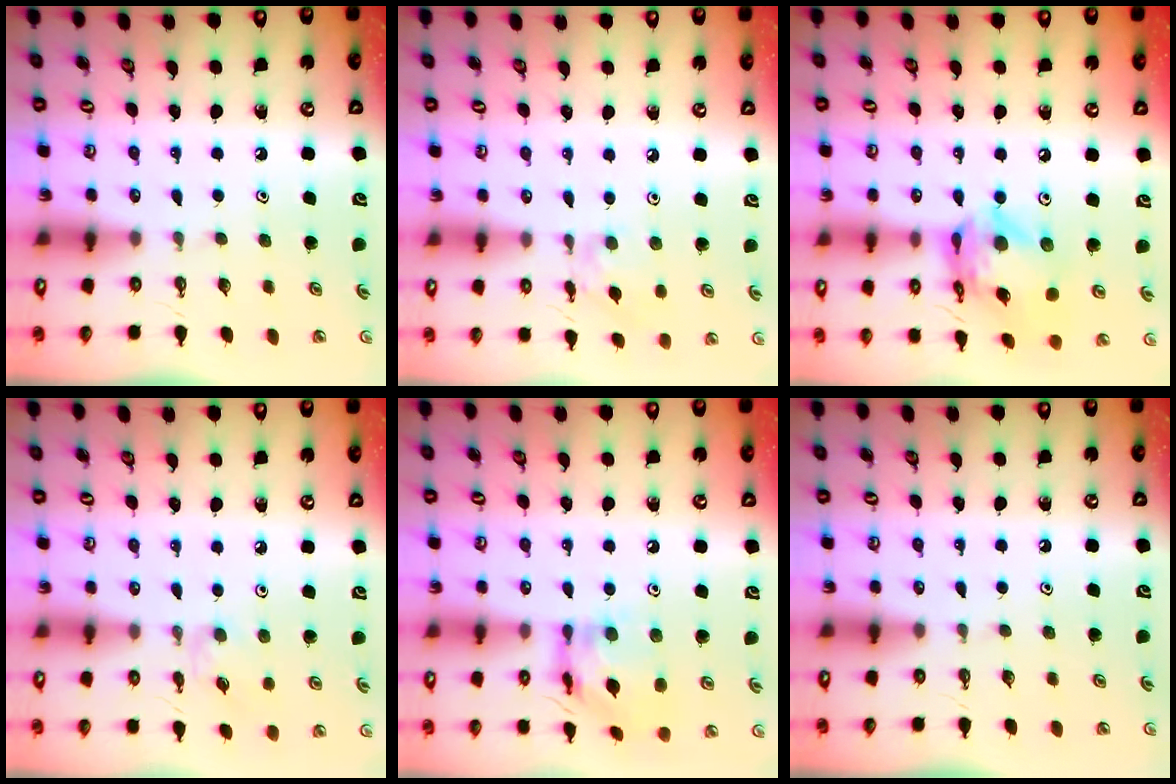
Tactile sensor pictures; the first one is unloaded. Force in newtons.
{"total": 5.3, "press": 5.3, "slide": 0.2}
{"total": 14.8, "press": 14.7, "slide": 1.3}
{"total": 1.3, "press": 1.2, "slide": 0.4}
{"total": 13.5, "press": 13.4, "slide": 1.1}
{"total": 0.0}